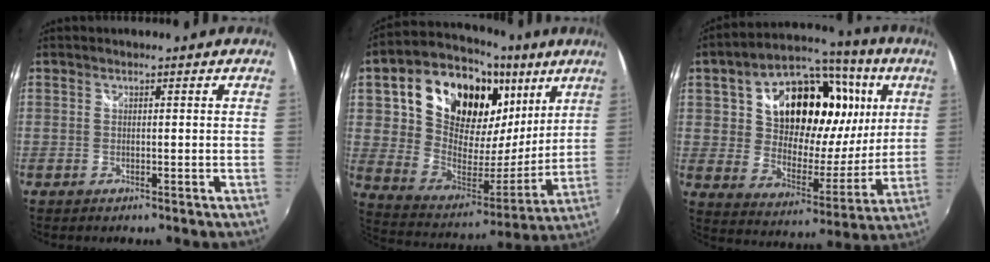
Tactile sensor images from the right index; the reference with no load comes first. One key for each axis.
{"total": 27.3, "fx": 12.2, "fy": 17.3, "fz": 17.1, "tx": -0.329, "ty": 0.052, "tz": 0.217}
{"total": 27.7, "fx": 8.3, "fy": 17.4, "fz": 19.8, "tx": -0.368, "ty": 0.048, "tz": 0.145}